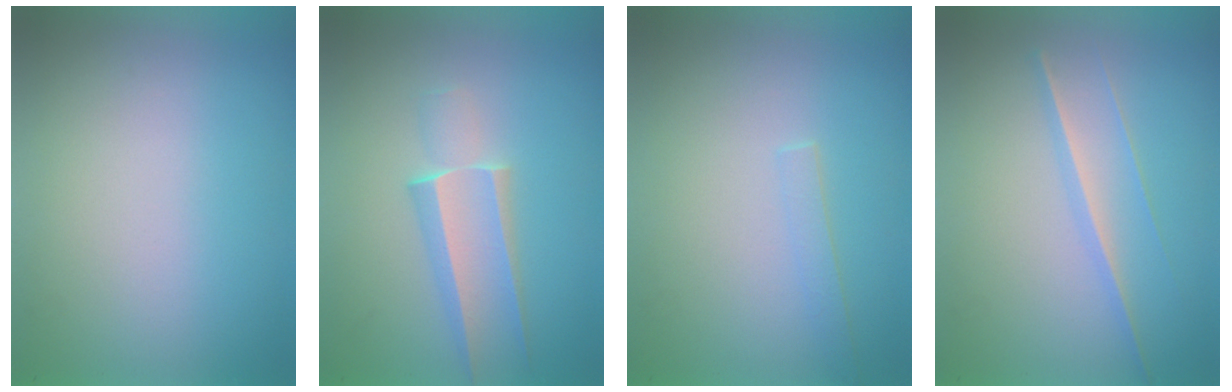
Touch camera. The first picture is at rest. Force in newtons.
{"total": 2.2}
{"total": 1.1}
{"total": 1.3}